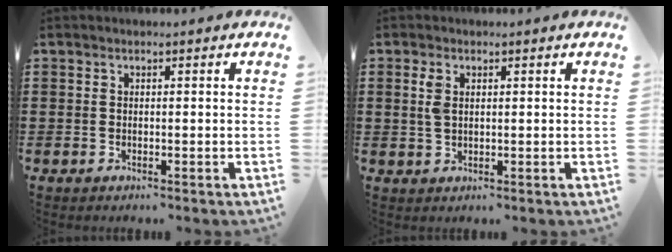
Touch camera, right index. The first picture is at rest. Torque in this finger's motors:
{"motor_torque": [-0.05, 0.07, 0.07, 0.02]}